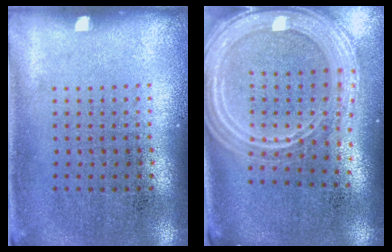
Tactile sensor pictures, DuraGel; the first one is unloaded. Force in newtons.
{"total": 3.1, "press": 2.6, "slide": 1.8}